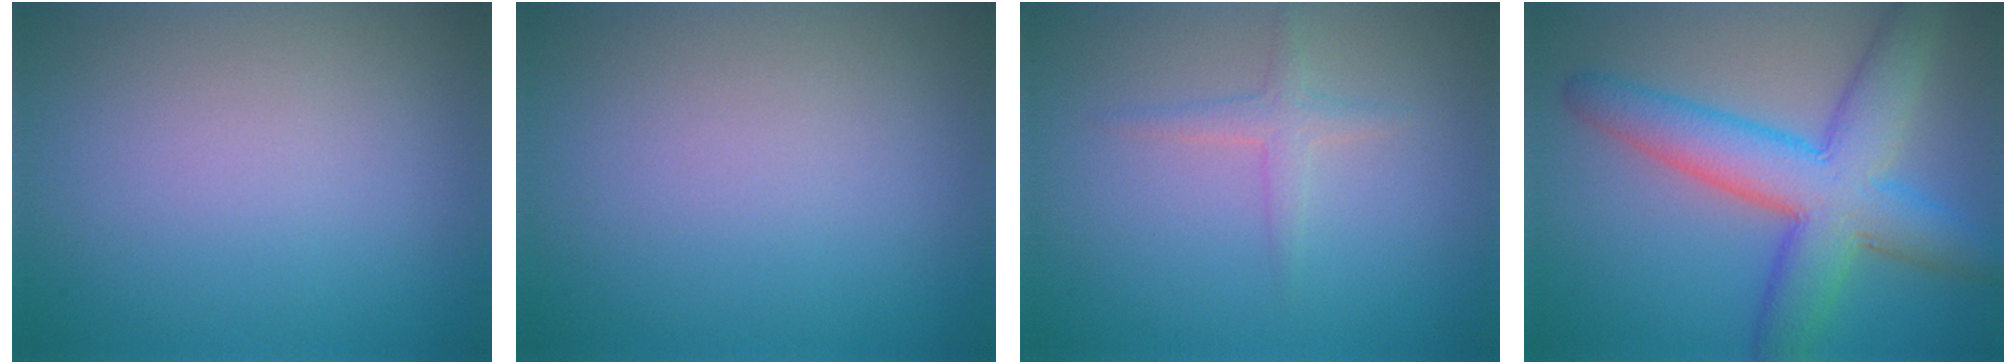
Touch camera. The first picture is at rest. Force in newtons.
{"total": 0.0}
{"total": 1.5, "press": 1.5, "slide": 0.1}
{"total": 8.4, "press": 8.4, "slide": 0.2}